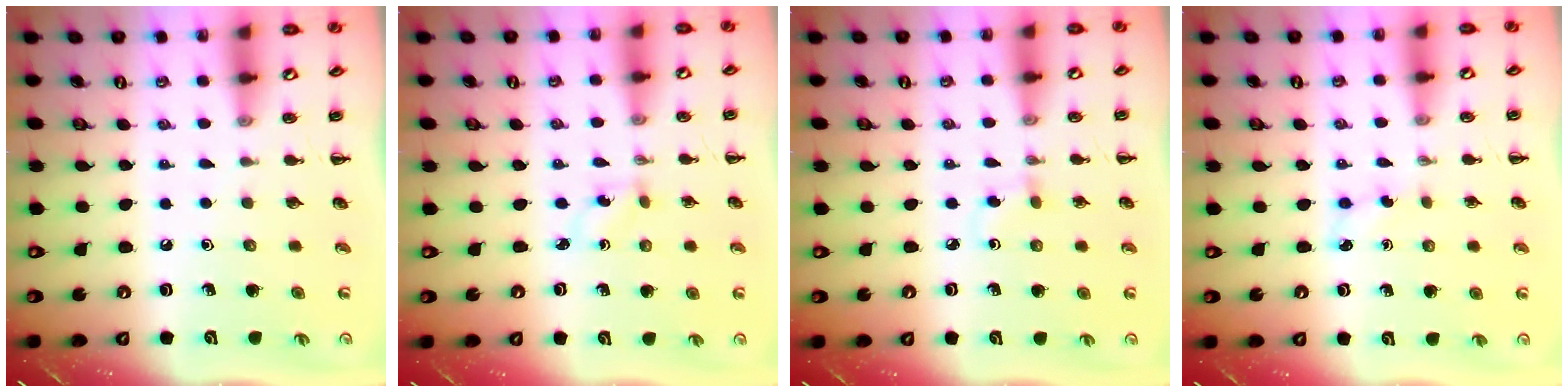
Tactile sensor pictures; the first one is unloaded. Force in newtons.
{"total": 1.2, "press": 1.1, "slide": 0.5}
{"total": 2.7, "press": 2.4, "slide": 1.1}
{"total": 3.0, "press": 2.8, "slide": 0.9}